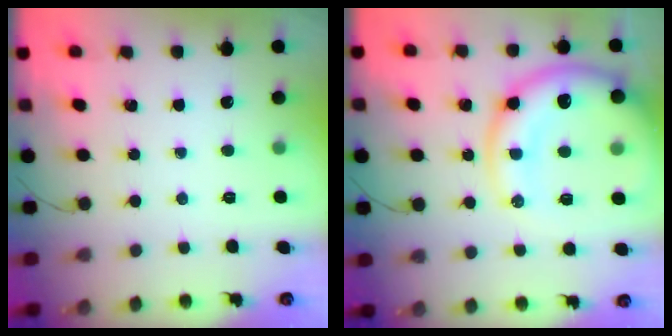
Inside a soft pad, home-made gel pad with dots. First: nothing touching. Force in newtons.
{"total": 18.0, "press": 17.7, "slide": 3.5}